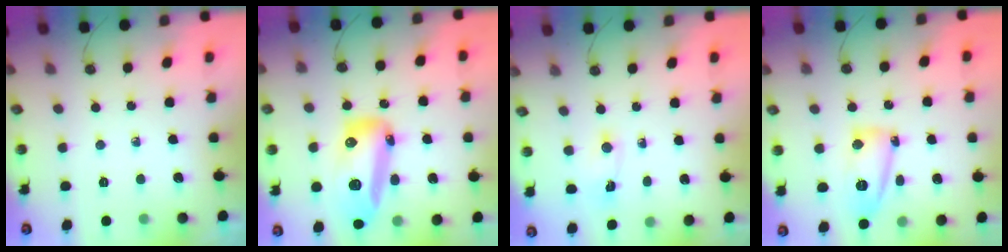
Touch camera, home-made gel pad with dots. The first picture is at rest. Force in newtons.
{"total": 22.1, "press": 19.5, "slide": 10.5}
{"total": 1.4, "press": 1.2, "slide": 0.7}
{"total": 12.9, "press": 11.9, "slide": 4.9}